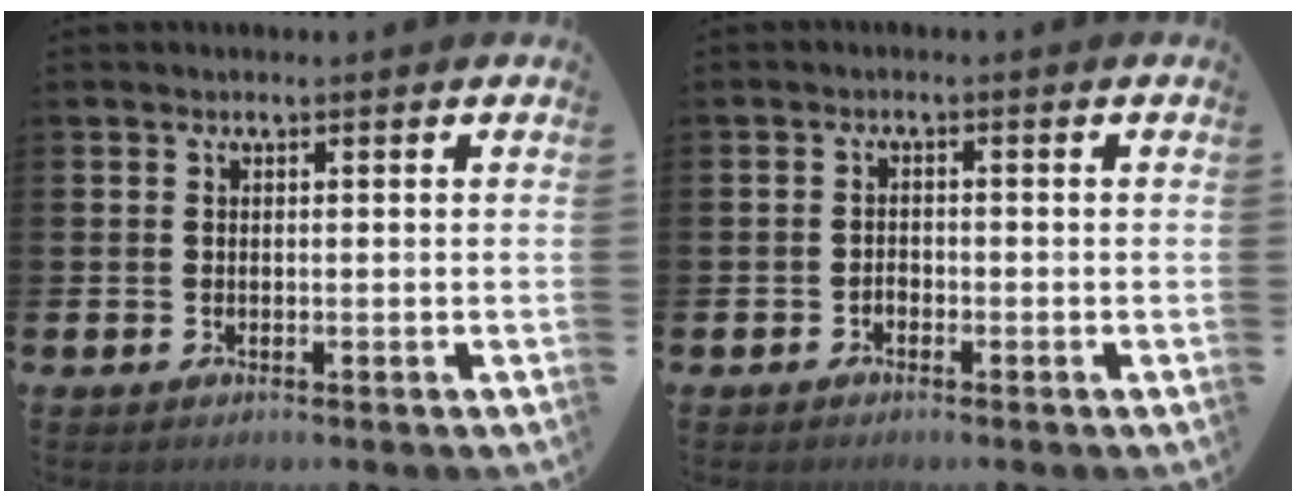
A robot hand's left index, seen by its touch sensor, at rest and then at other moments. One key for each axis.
{"total": 1.1, "fx": -0.8, "fy": 0.7, "fz": 0.3, "tx": -0.003, "ty": -0.002, "tz": -0.018}